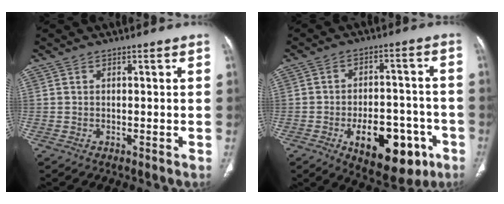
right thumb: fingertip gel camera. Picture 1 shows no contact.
{"total": 16.3, "force": [-6.9, 8.7, 11.9], "torque": [-0.136, 0.035, -0.086]}